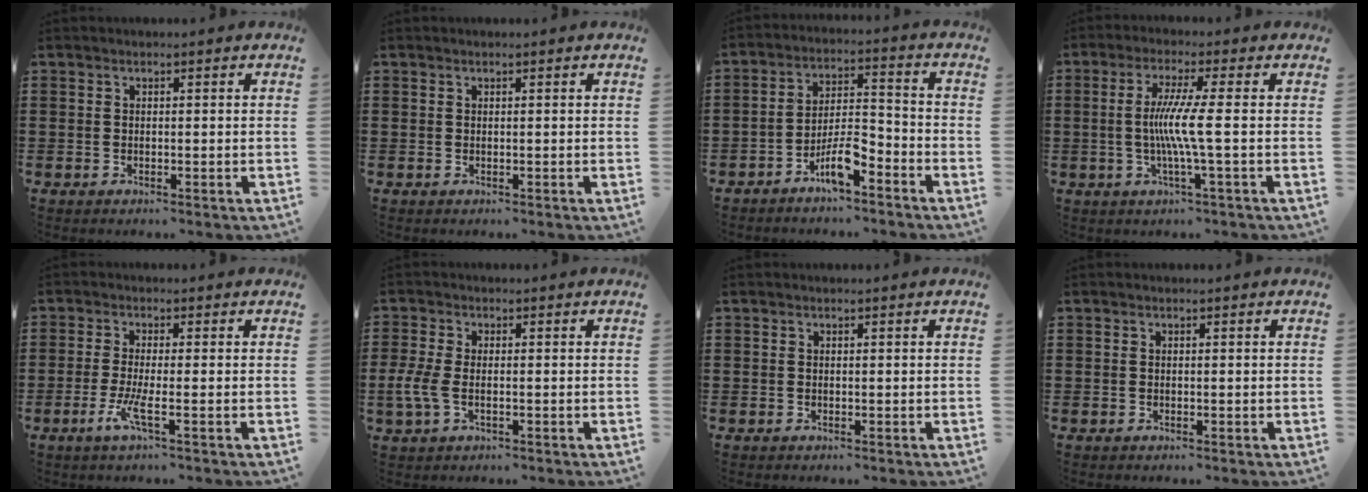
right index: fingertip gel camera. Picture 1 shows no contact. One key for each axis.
{"total": 0.0}
{"total": 6.5, "fx": -4.6, "fy": 1.7, "fz": 4.4, "tx": -0.091, "ty": 0.005, "tz": -0.088}
{"total": 6.9, "fx": -0.5, "fy": -0.7, "fz": 6.8, "tx": -0.137, "ty": -0.014, "tz": -0.020}
{"total": 4.3, "fx": -1.7, "fy": 0.2, "fz": 3.9, "tx": -0.092, "ty": -0.019, "tz": -0.038}
{"total": 3.9, "fx": -1.2, "fy": 2.0, "fz": 3.2, "tx": -0.092, "ty": -0.009, "tz": -0.031}
{"total": 0.0}
{"total": 0.0}